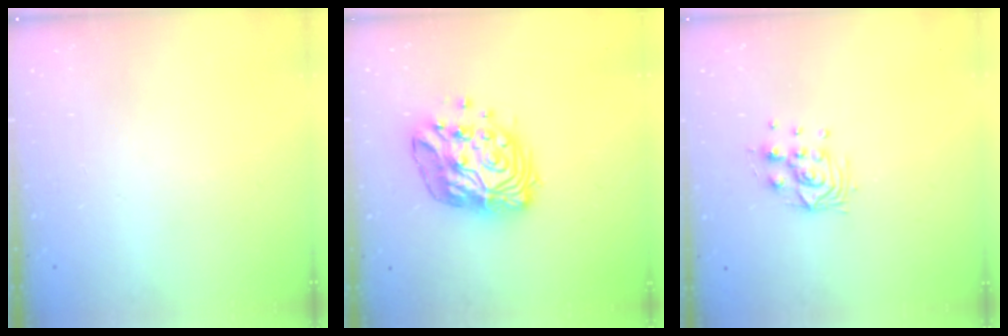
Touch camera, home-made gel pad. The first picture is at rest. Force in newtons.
{"total": 14.9, "press": 14.8, "slide": 1.4}
{"total": 8.3, "press": 8.3, "slide": 0.7}